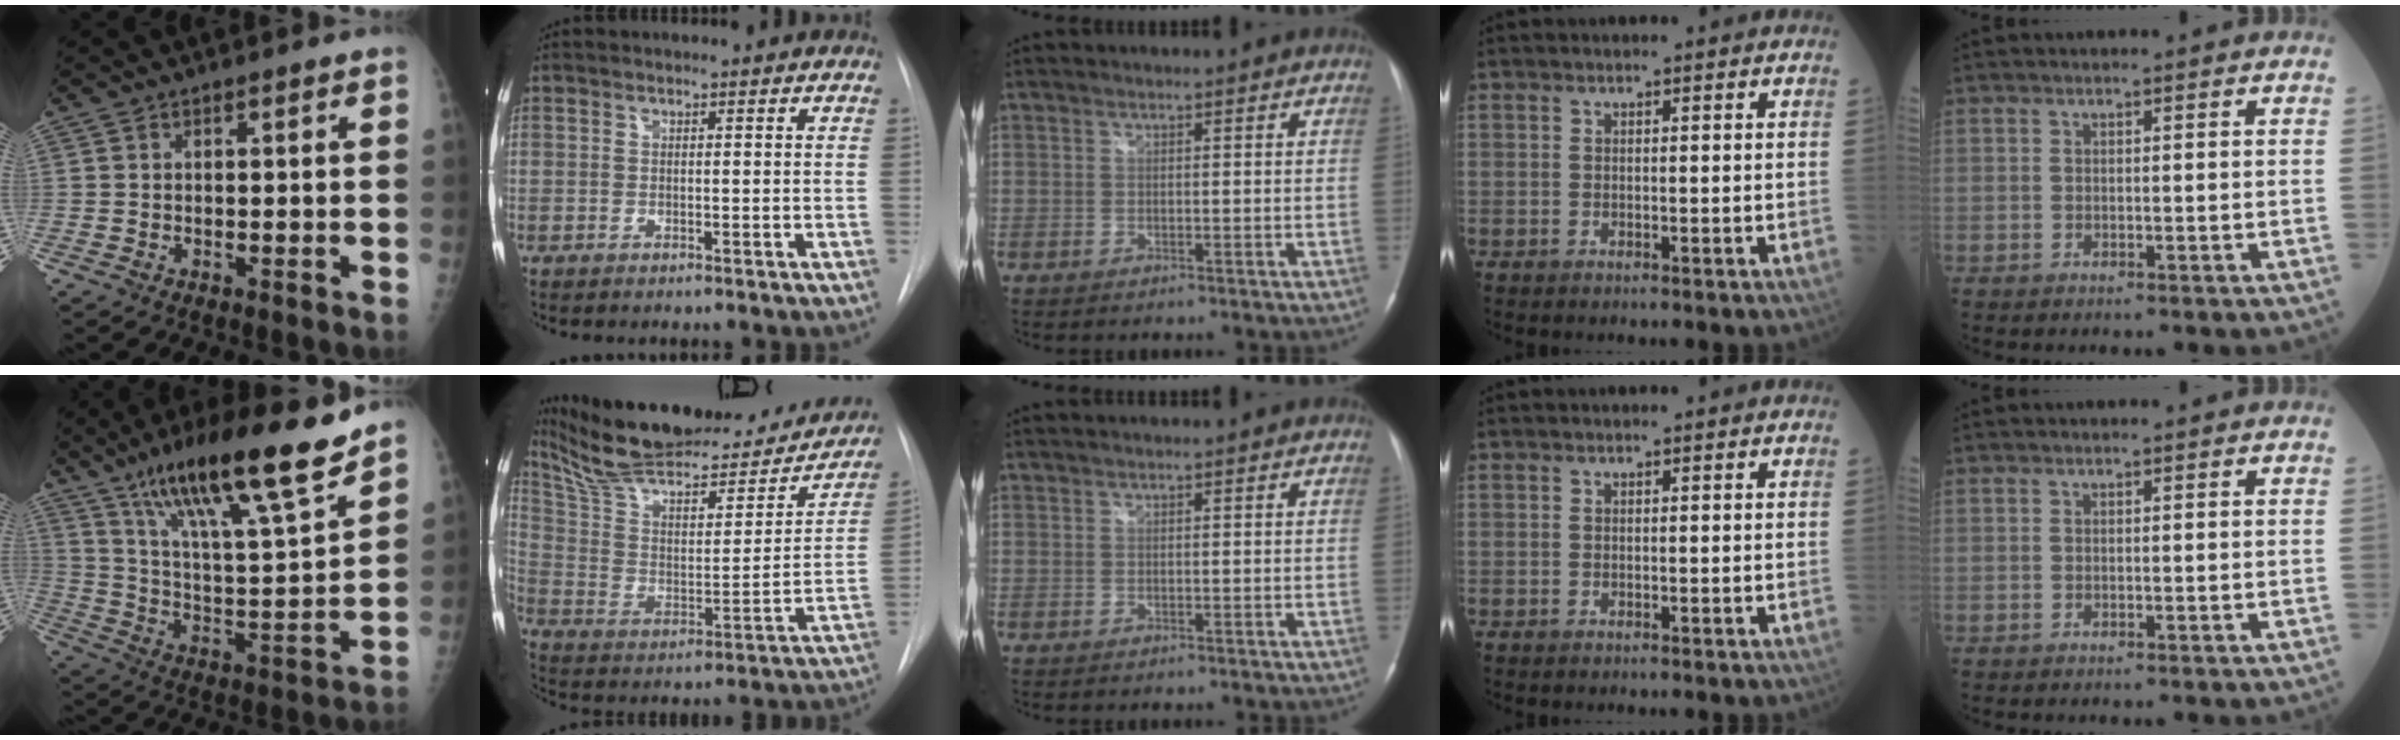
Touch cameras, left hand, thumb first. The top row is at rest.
{"thumb": {"total": 22.1, "force": [15.7, 2.8, 15.2], "torque": [-0.235, -0.068, 0.272]}, "index": {"total": 29.3, "force": [25.5, 6.9, 12.7], "torque": [-0.205, -0.017, 0.367]}}